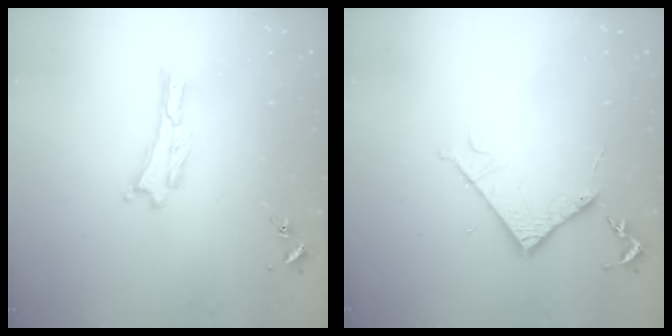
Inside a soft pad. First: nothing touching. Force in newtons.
{"total": 5.1, "press": 5.1, "slide": 0.6}